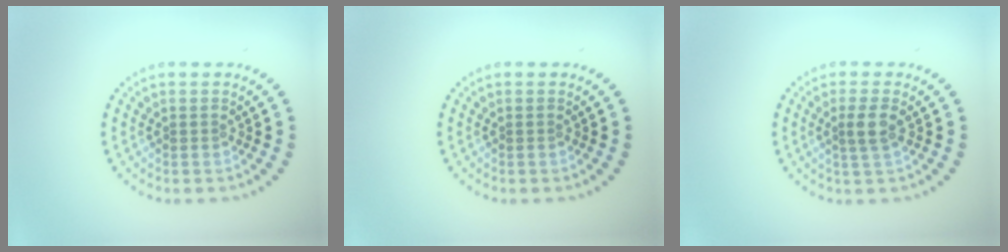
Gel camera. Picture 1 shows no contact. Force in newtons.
{"total": 0.0}
{"total": 1.9, "press": 1.6, "slide": 0.9}